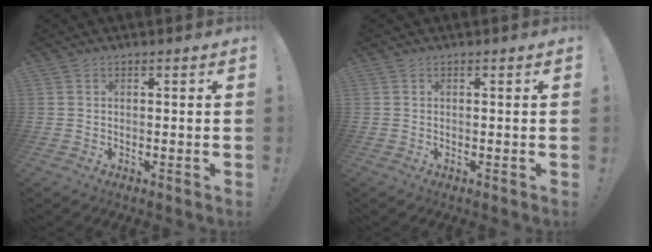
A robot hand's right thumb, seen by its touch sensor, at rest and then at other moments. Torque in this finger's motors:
{"motor_torque": [-0.01, -0.09, 0.11, 0.02, -0.08]}